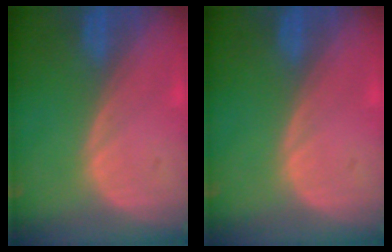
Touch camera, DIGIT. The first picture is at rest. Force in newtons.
{"total": 0.0}